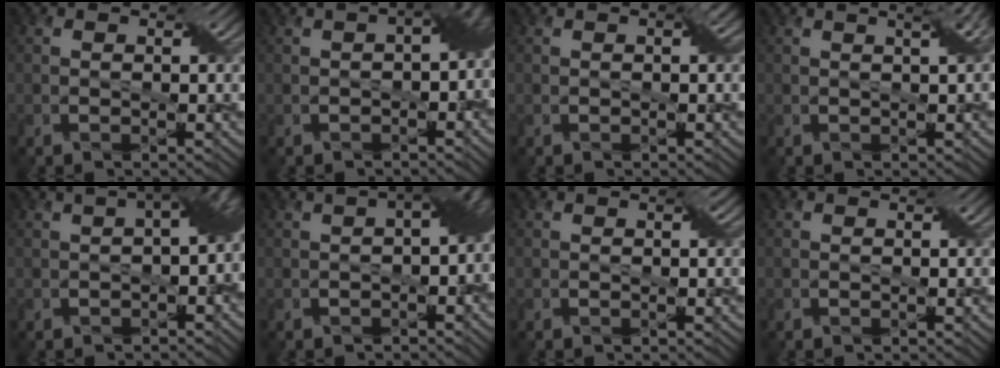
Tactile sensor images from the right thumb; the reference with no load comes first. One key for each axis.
{"total": 6.1, "fx": -0.4, "fy": 2.9, "fz": 5.4, "tx": -0.066, "ty": 0.003, "tz": -0.005}
{"total": 1.6, "fx": 0.4, "fy": 0.3, "fz": 1.6, "tx": -0.020, "ty": 0.011, "tz": 0.005}
{"total": 3.8, "fx": 1.7, "fy": 1.1, "fz": 3.2, "tx": -0.034, "ty": 0.022, "tz": 0.003}
{"total": 7.5, "fx": 0.3, "fy": 3.0, "fz": 6.9, "tx": -0.080, "ty": 0.008, "tz": 0.005}
{"total": 6.9, "fx": 0.0, "fy": 3.1, "fz": 6.2, "tx": -0.072, "ty": 0.005, "tz": 0.003}
{"total": 1.0, "fx": 0.3, "fy": 0.1, "fz": 0.9, "tx": -0.013, "ty": 0.006, "tz": 0.005}
{"total": 0.0}